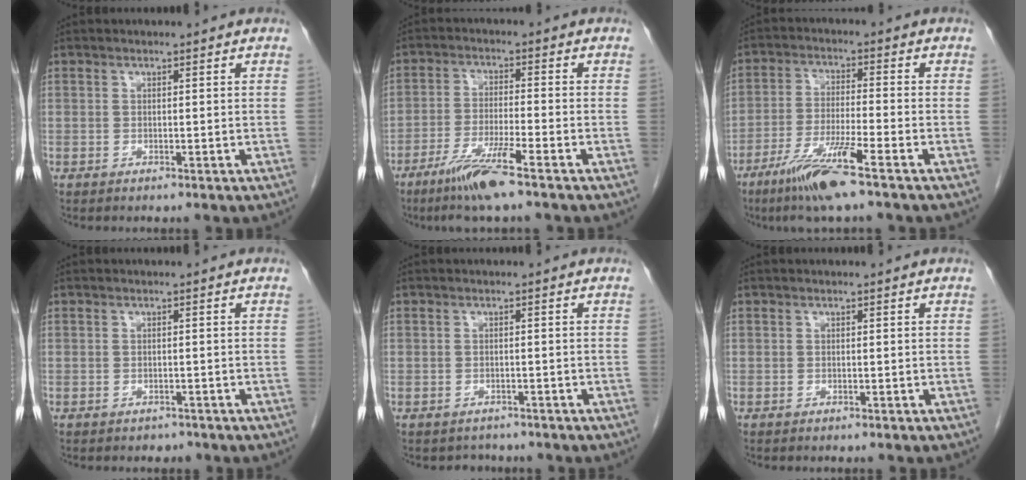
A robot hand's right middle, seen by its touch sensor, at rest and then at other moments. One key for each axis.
{"total": 7.9, "fx": -5.3, "fy": -0.4, "fz": 5.9, "tx": -0.117, "ty": -0.024, "tz": -0.103}
{"total": 9.6, "fx": -6.2, "fy": -0.4, "fz": 7.3, "tx": -0.148, "ty": -0.028, "tz": -0.118}
{"total": 1.3, "fx": -1.0, "fy": 0.8, "fz": 0.0, "tx": -0.002, "ty": 0.002, "tz": -0.015}
{"total": 2.0, "fx": -1.6, "fy": 1.0, "fz": -0.3, "tx": -0.001, "ty": 0.000, "tz": -0.026}
{"total": 0.0}